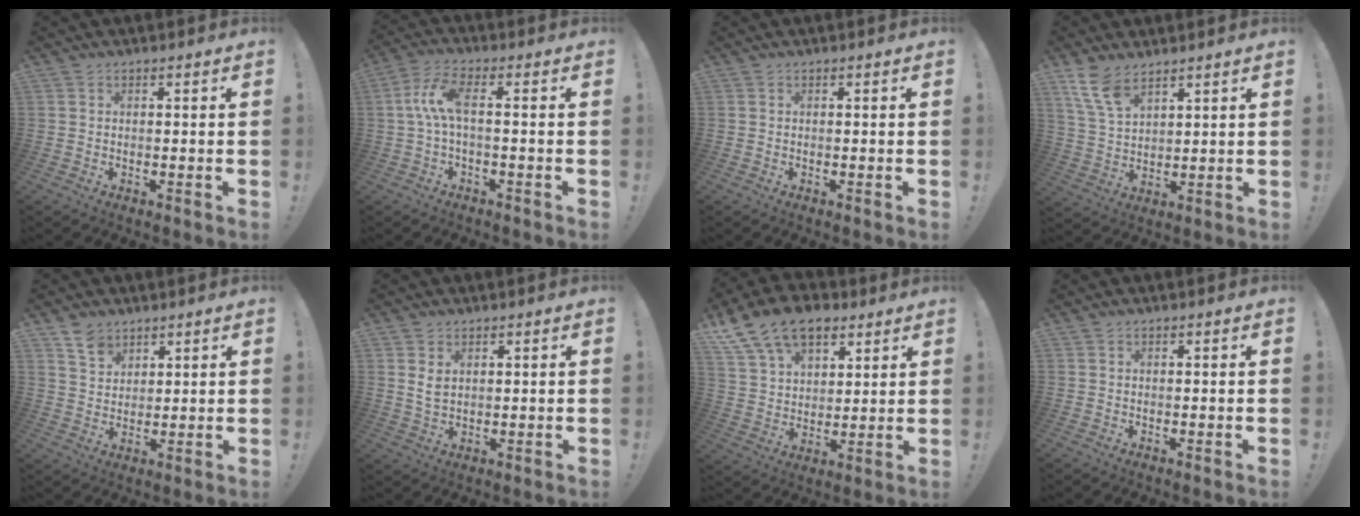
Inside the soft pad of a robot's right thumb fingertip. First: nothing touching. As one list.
[{"total": 8.1, "force": [0.1, 2.2, 7.8], "torque": [-0.157, 0.000, -0.001]}, {"total": 0.0}, {"total": 8.6, "force": [6.2, 3.8, 4.6], "torque": [-0.102, -0.025, 0.123]}, {"total": 6.3, "force": [4.8, 3.8, 1.7], "torque": [-0.026, -0.028, 0.090]}, {"total": 3.7, "force": [1.5, 2.3, 2.5], "torque": [-0.034, -0.003, 0.027]}, {"total": 15.6, "force": [9.8, 9.5, 7.5], "torque": [-0.141, -0.054, 0.187]}, {"total": 0.0}]